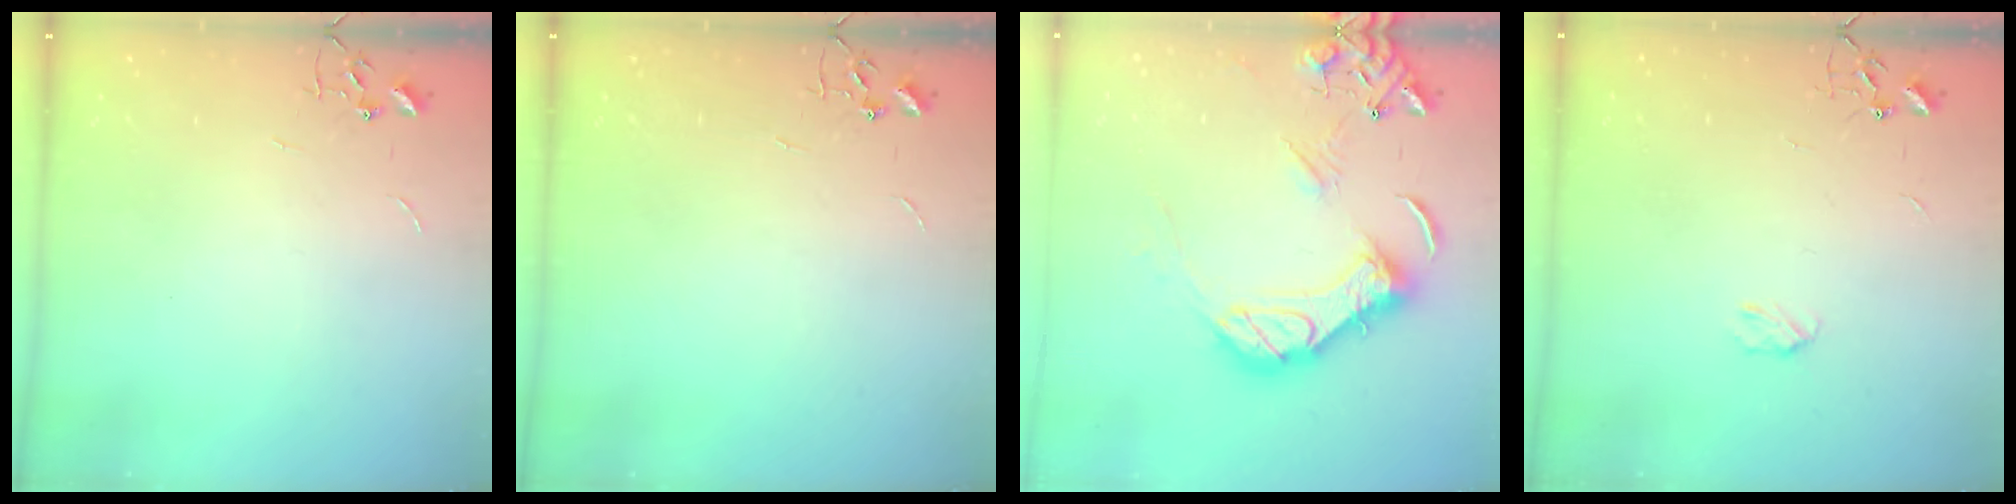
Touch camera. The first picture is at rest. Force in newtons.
{"total": 0.0}
{"total": 18.5, "press": 18.3, "slide": 2.7}
{"total": 3.5, "press": 3.4, "slide": 0.5}